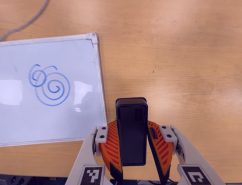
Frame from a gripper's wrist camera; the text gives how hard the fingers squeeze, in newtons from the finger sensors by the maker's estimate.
{"total": 5.9, "left": 5.8, "right": 6.1}